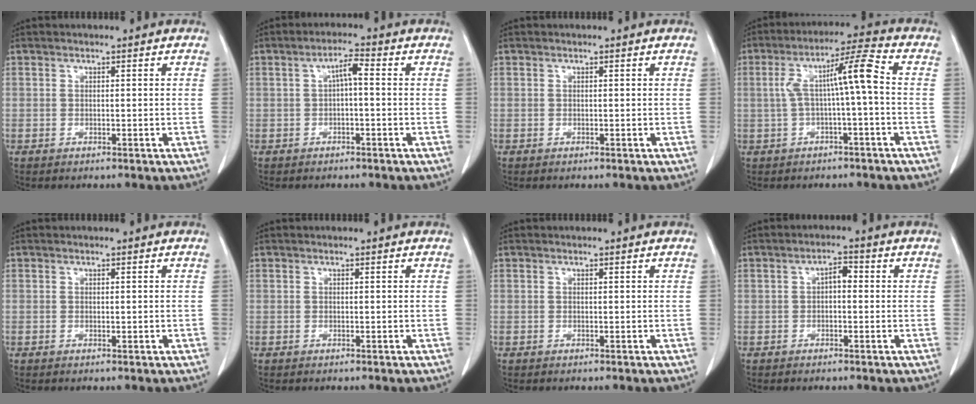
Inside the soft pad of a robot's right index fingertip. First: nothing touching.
{"total": 3.0, "force": [0.1, 0.6, 3.0], "torque": [-0.051, 0.012, 0.001]}
{"total": 0.0}
{"total": 8.0, "force": [0.1, 0.3, 8.0], "torque": [-0.144, 0.036, 0.004]}
{"total": 0.0}
{"total": 0.0}
{"total": 0.0}
{"total": 2.4, "force": [0.0, 1.1, 2.1], "torque": [-0.028, 0.010, -0.003]}